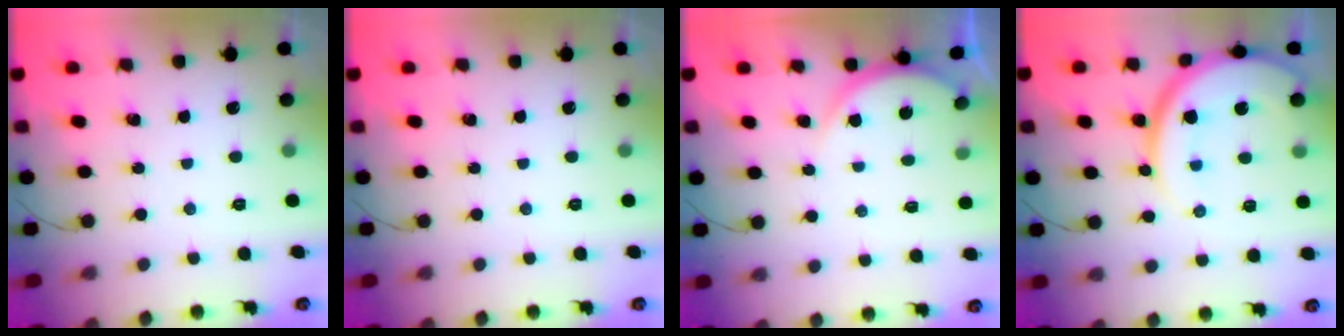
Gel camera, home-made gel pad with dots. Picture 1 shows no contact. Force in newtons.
{"total": 0.0}
{"total": 4.4, "press": 4.4, "slide": 0.5}
{"total": 15.2, "press": 15.1, "slide": 1.4}